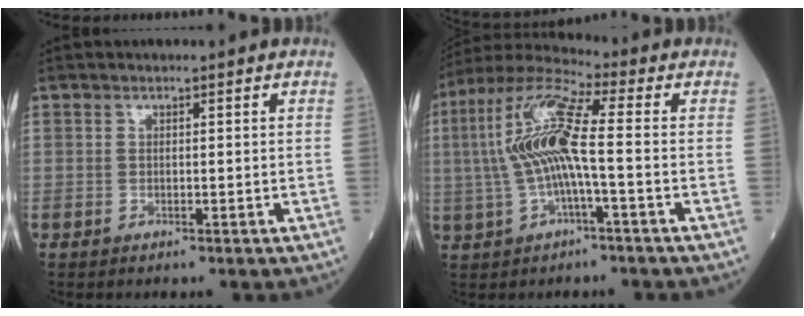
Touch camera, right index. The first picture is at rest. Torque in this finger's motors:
{"motor_torque": [0.91, 0.40, 0.36, 0.21]}